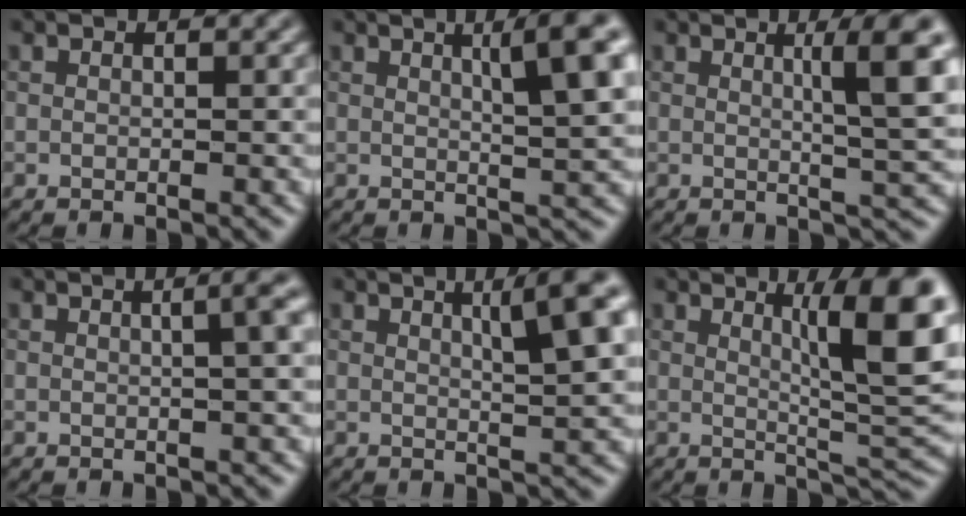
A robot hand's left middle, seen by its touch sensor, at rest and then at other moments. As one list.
[{"total": 6.4, "force": [2.3, 1.2, 5.9], "torque": [-0.065, 0.007, 0.034]}, {"total": 5.9, "force": [1.5, 0.9, 5.6], "torque": [-0.072, 0.004, 0.024]}, {"total": 4.2, "force": [1.0, 1.6, 3.8], "torque": [-0.026, 0.020, -0.002]}, {"total": 6.2, "force": [2.5, 1.1, 5.6], "torque": [-0.064, 0.008, 0.037]}, {"total": 9.1, "force": [2.8, 2.0, 8.4], "torque": [-0.103, 0.004, 0.043]}]